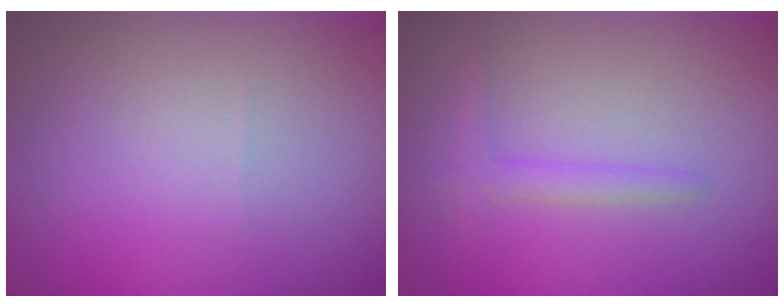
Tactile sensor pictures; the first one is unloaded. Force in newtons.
{"total": 1.4, "press": 1.4, "slide": 0.2}